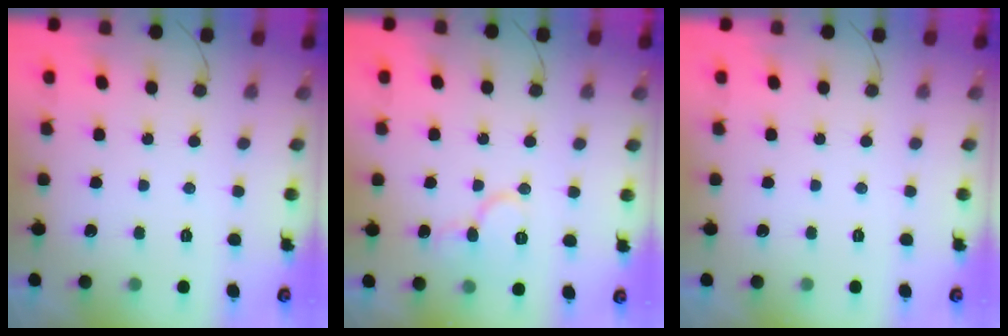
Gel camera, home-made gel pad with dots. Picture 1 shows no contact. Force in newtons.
{"total": 10.0, "press": 9.9, "slide": 1.0}
{"total": 0.0}